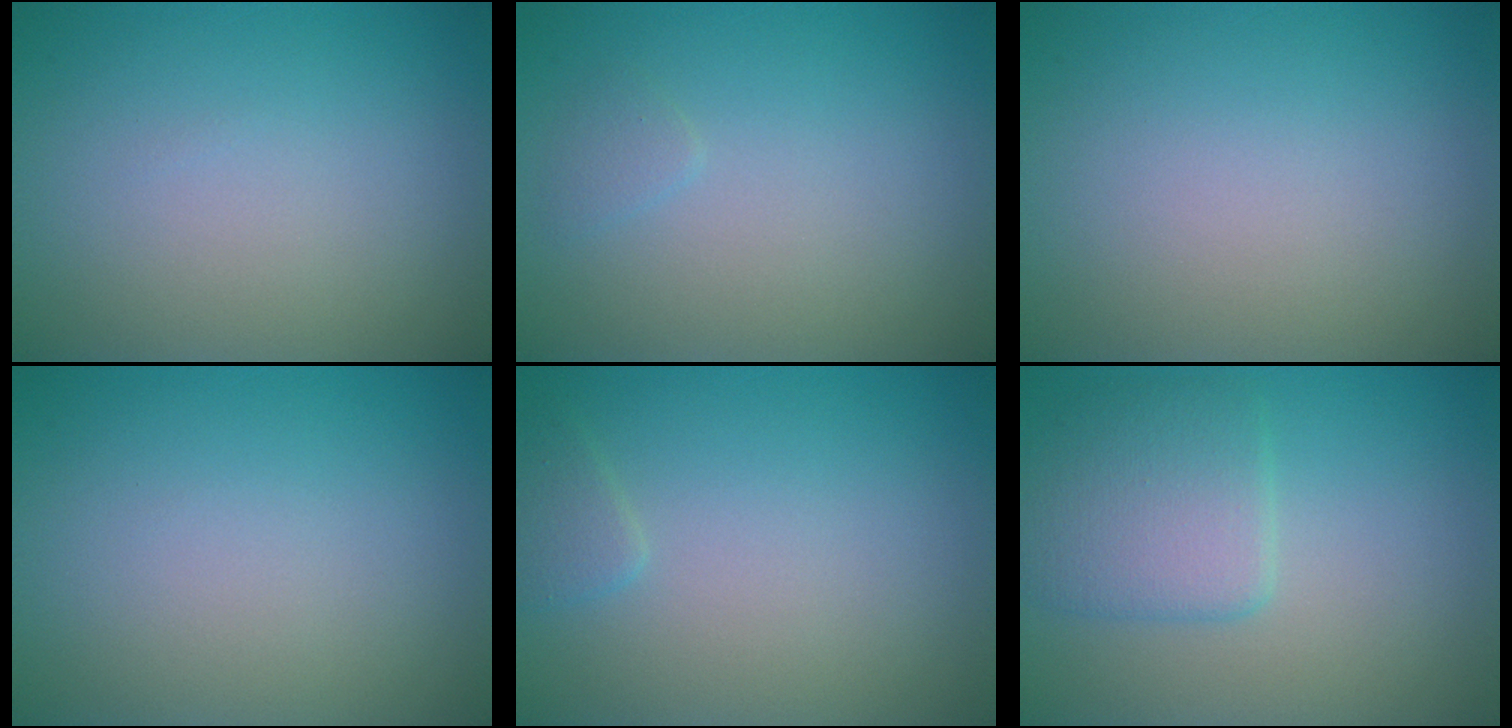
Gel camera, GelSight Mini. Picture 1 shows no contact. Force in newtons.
{"total": 0.7, "press": 0.7, "slide": 0.1}
{"total": 0.0}
{"total": 0.0}
{"total": 1.1, "press": 1.1, "slide": 0.1}
{"total": 3.9, "press": 3.9, "slide": 0.2}